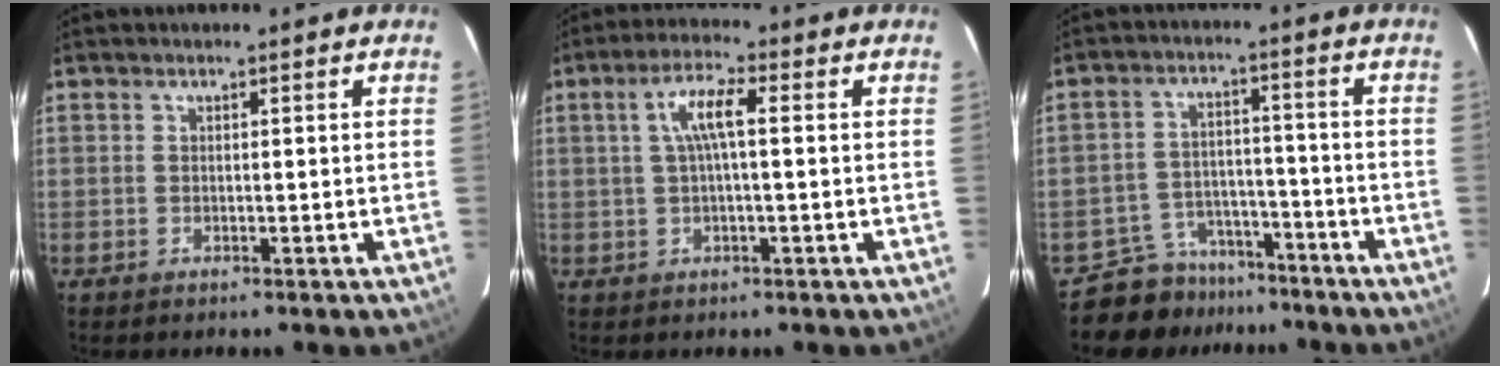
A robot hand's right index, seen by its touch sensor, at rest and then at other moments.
{"total": 5.7, "force": [0.8, 1.0, 5.5], "torque": [-0.103, 0.009, 0.016]}
{"total": 9.1, "force": [-7.7, 4.8, 0.3], "torque": [-0.022, 0.029, -0.114]}